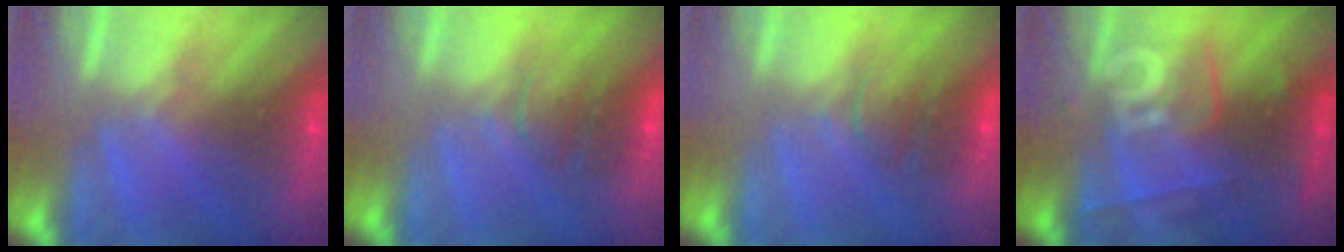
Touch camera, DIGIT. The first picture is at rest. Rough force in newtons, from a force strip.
{"total": 2.2}
{"total": 2.2}
{"total": 2.5}